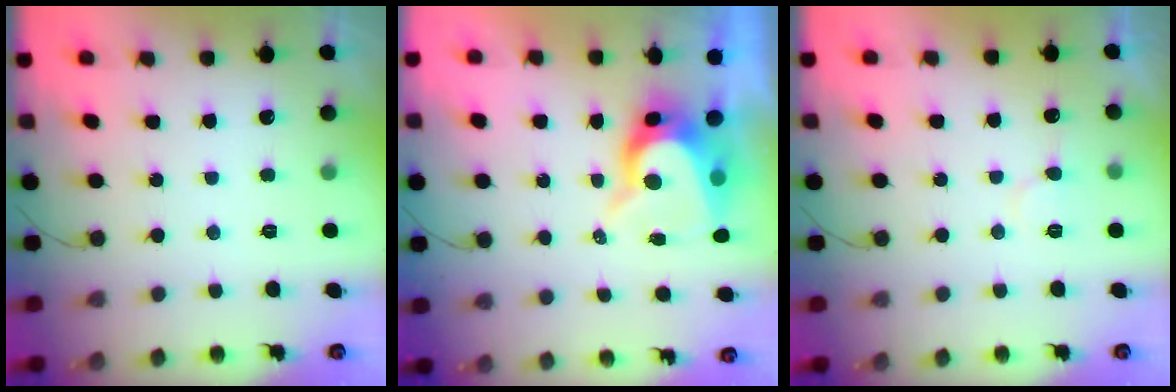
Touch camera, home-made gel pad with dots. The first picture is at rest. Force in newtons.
{"total": 10.4, "press": 10.3, "slide": 1.0}
{"total": 6.0, "press": 6.0, "slide": 0.4}